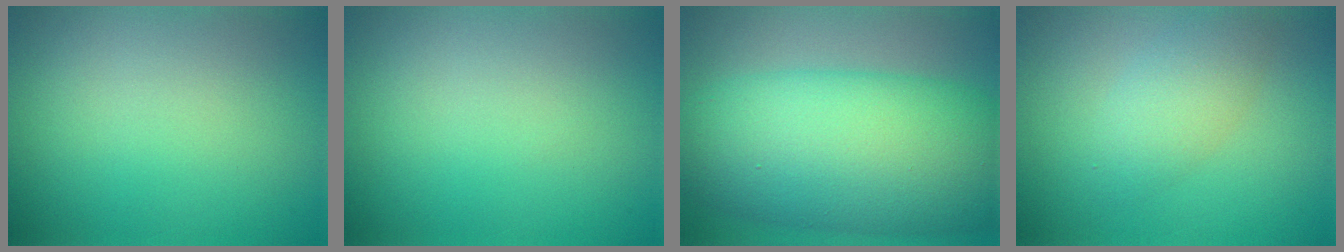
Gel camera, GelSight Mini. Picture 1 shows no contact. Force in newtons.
{"total": 0.0}
{"total": 13.5, "press": 13.5, "slide": 0.3}
{"total": 2.7, "press": 2.7, "slide": 0.1}